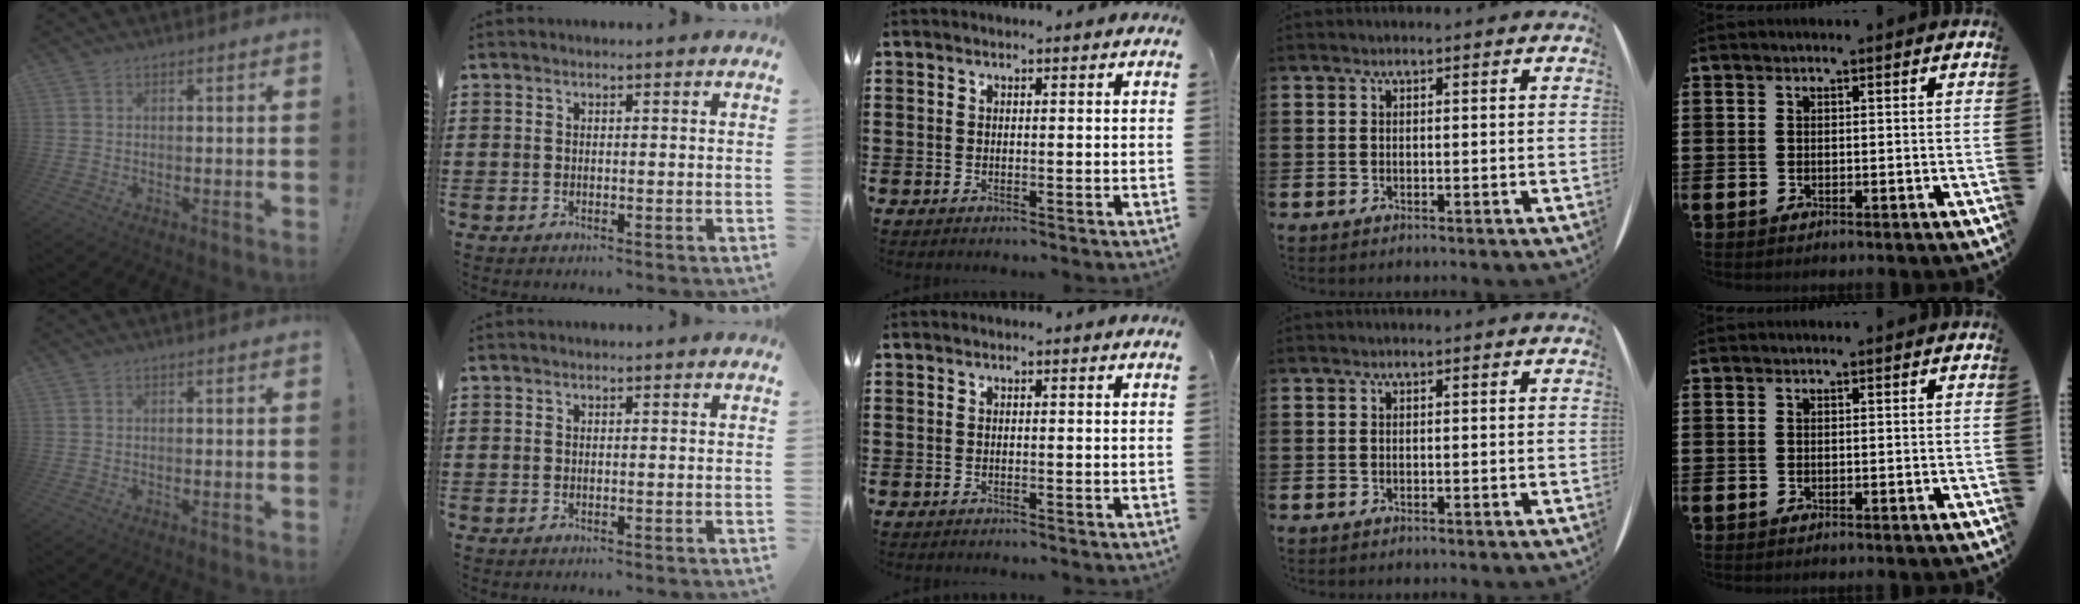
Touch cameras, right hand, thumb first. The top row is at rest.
{"thumb": {"total": 0.6, "force": [0.0, -0.3, 0.5], "torque": [-0.006, -0.002, -0.001]}}